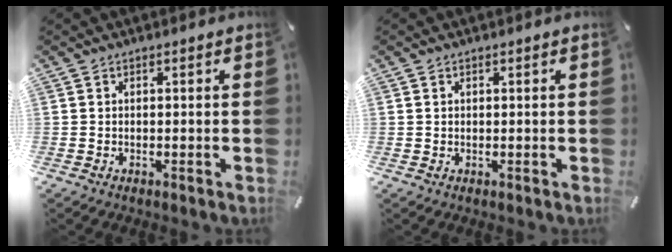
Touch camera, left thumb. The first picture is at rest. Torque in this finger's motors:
{"motor_torque": [0.05, -0.46, 0.00, 0.09, -0.01]}